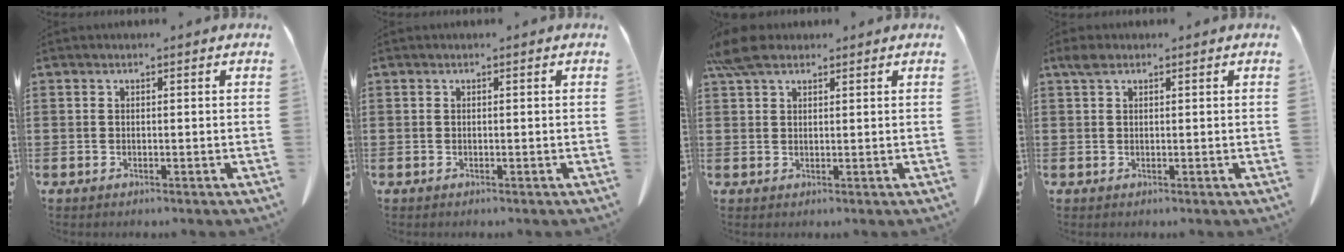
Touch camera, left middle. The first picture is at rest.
{"total": 0.0}
{"total": 4.7, "force": [3.5, 1.9, 2.6], "torque": [-0.061, 0.004, 0.067]}
{"total": 1.5, "force": [1.0, 0.8, 0.8], "torque": [-0.021, 0.003, 0.019]}